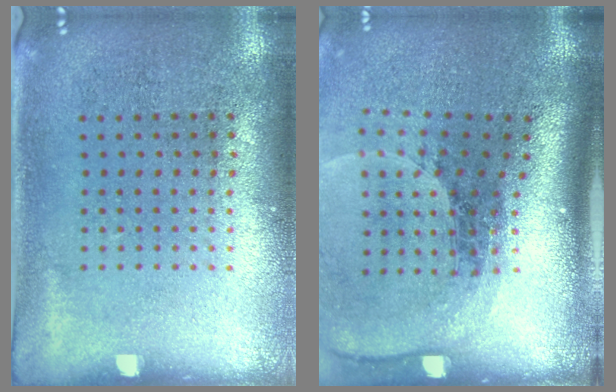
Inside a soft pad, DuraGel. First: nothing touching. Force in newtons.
{"total": 2.4, "press": 1.7, "slide": 1.7}